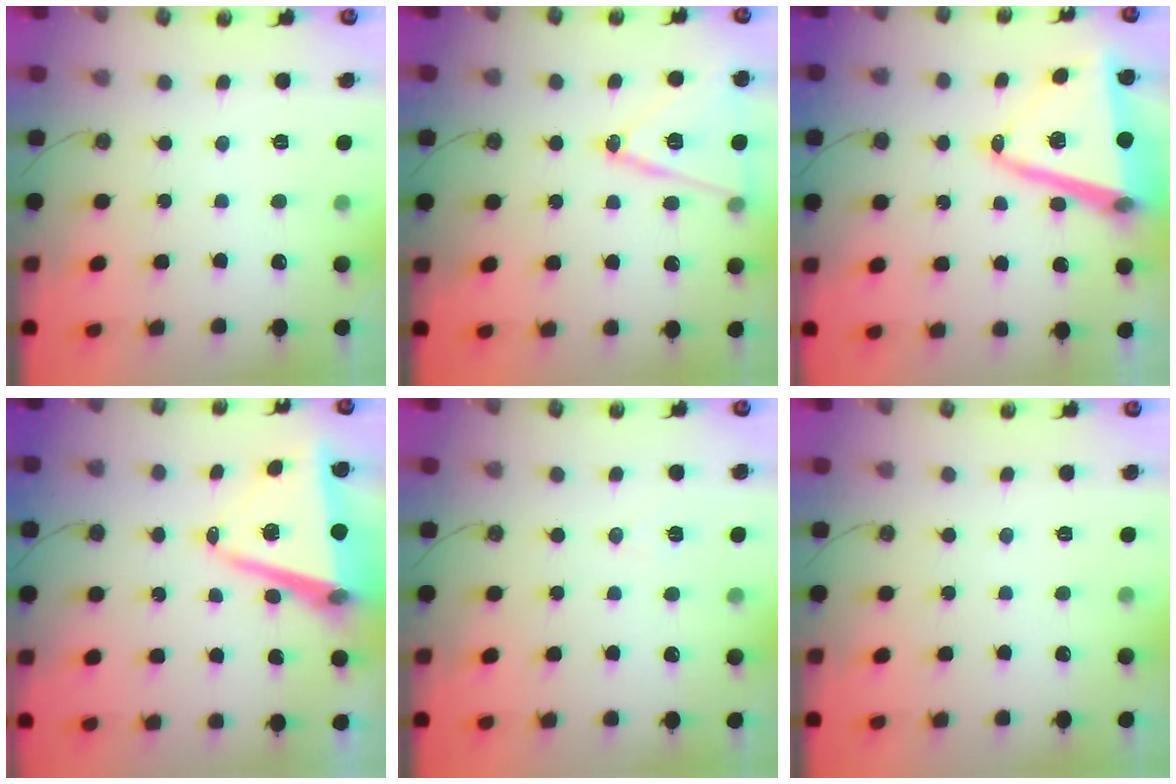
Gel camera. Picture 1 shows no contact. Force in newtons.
{"total": 14.2, "press": 13.8, "slide": 3.5}
{"total": 16.1, "press": 15.8, "slide": 3.2}
{"total": 11.8, "press": 11.3, "slide": 3.2}
{"total": 5.8, "press": 3.8, "slide": 4.5}
{"total": 0.0}